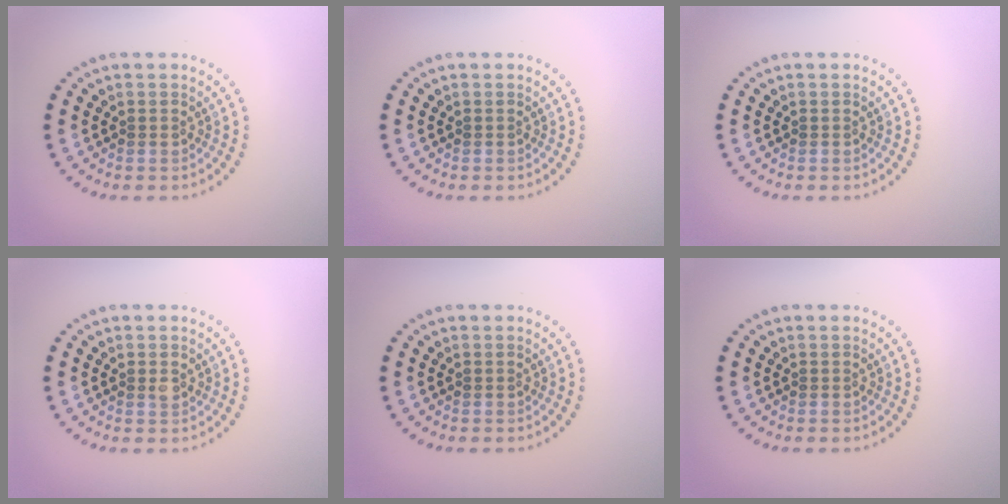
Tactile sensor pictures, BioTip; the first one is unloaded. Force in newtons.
{"total": 0.0}
{"total": 0.0}
{"total": 0.6, "press": 0.5, "slide": 0.3}
{"total": 0.0}
{"total": 0.0}